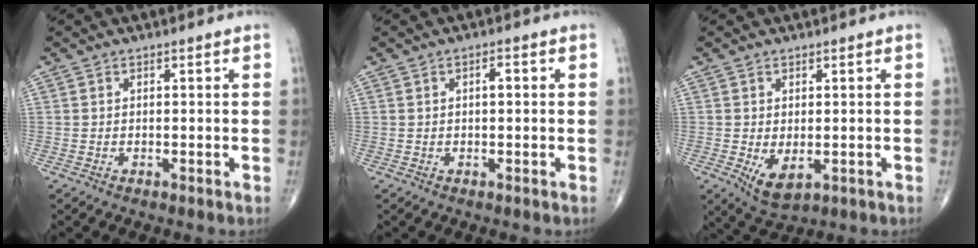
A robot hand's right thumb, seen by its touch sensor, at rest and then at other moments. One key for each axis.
{"total": 1.8, "fx": 0.3, "fy": 0.7, "fz": 1.6, "tx": -0.026, "ty": 0.002, "tz": 0.002}
{"total": 5.0, "fx": -0.9, "fy": 2.6, "fz": 4.1, "tx": -0.066, "ty": -0.009, "tz": 0.001}